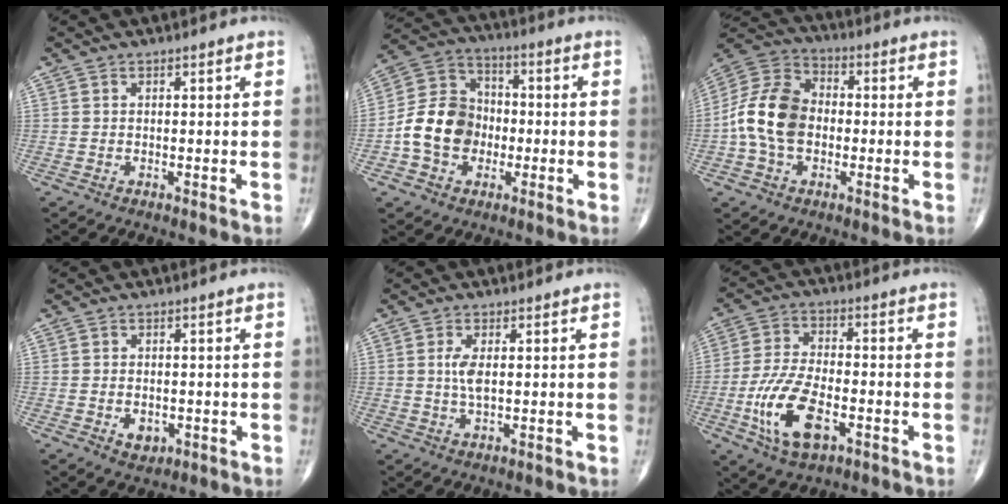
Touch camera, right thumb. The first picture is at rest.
{"total": 12.6, "force": [-2.5, 10.2, 7.0], "torque": [-0.105, 0.036, -0.055]}
{"total": 13.4, "force": [-1.5, 9.5, 9.3], "torque": [-0.170, 0.035, -0.040]}
{"total": 3.2, "force": [-1.0, 2.3, 2.1], "torque": [-0.018, 0.002, -0.005]}
{"total": 3.3, "force": [0.3, 1.1, 3.0], "torque": [-0.067, -0.004, 0.008]}
{"total": 12.7, "force": [-4.6, 6.0, 10.2], "torque": [-0.201, 0.015, -0.082]}